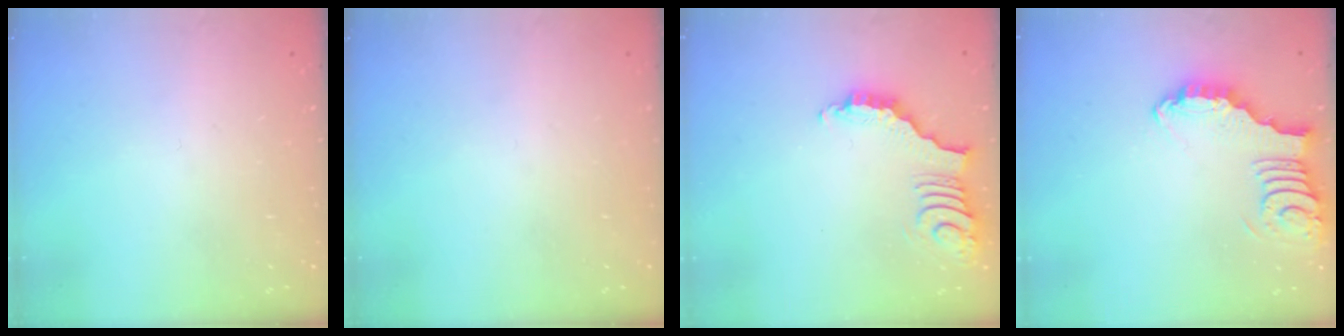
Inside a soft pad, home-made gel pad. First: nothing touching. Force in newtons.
{"total": 0.0}
{"total": 3.6, "press": 3.6, "slide": 0.6}
{"total": 3.0, "press": 2.9, "slide": 0.3}